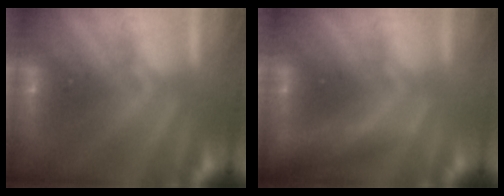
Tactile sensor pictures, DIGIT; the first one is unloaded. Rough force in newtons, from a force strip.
{"total": 3.4}